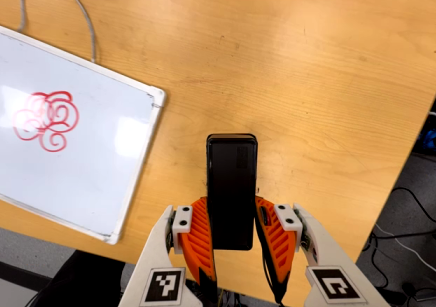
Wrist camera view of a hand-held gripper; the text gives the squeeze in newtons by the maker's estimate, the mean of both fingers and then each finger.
{"total": 5.2, "left": 3.4, "right": 7.0}